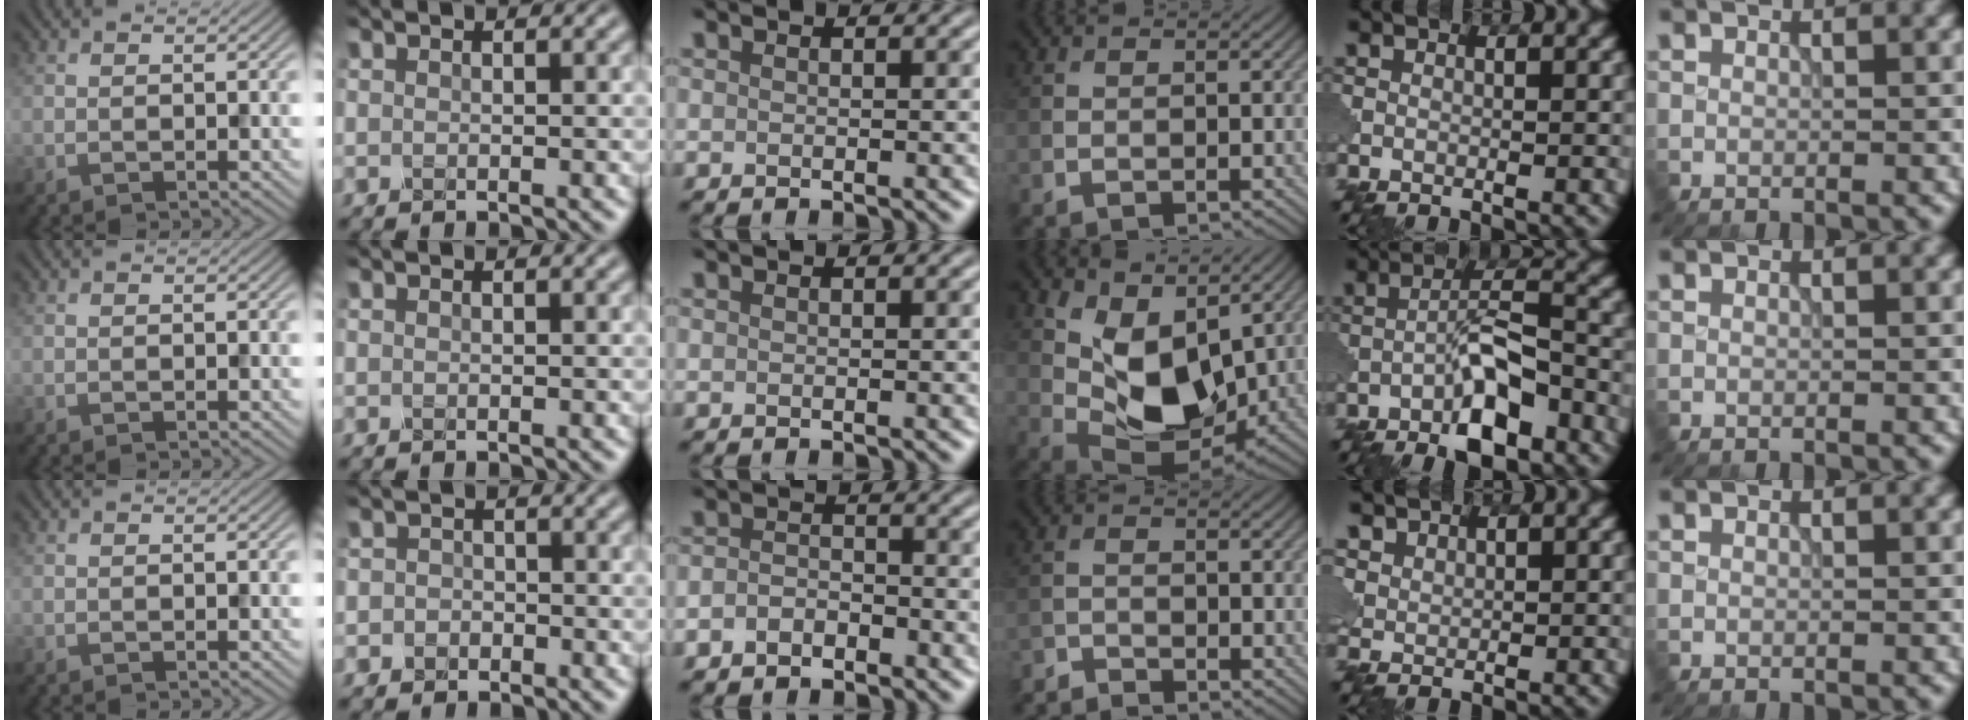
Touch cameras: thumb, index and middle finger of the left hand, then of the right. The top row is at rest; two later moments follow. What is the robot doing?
{"motion": "insert", "object": "pin"}